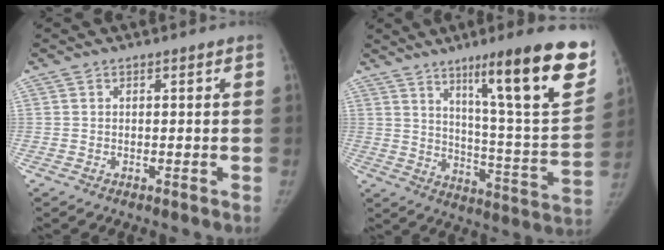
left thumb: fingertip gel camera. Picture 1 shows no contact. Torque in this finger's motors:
{"motor_torque": [1.01, -0.17, 1.37, -1.41, 0.48]}